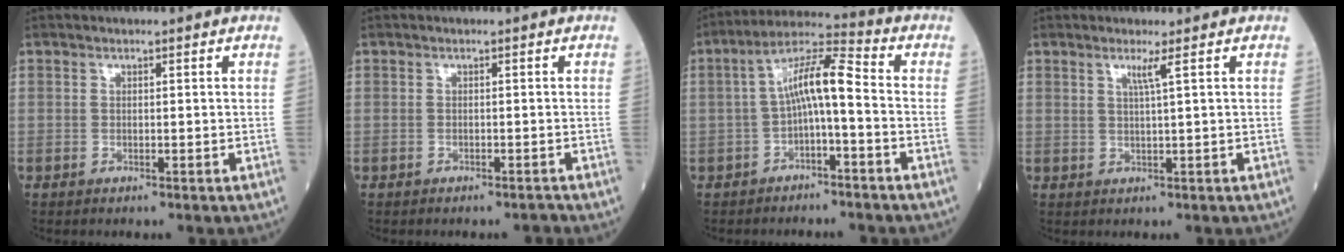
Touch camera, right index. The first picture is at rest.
{"total": 0.5, "force": [-0.5, 0.0, 0.2], "torque": [-0.002, -0.001, -0.009]}
{"total": 7.8, "force": [-1.0, 1.3, 7.6], "torque": [-0.141, 0.032, -0.020]}
{"total": 2.1, "force": [1.1, -0.6, 1.6], "torque": [-0.035, -0.006, 0.023]}